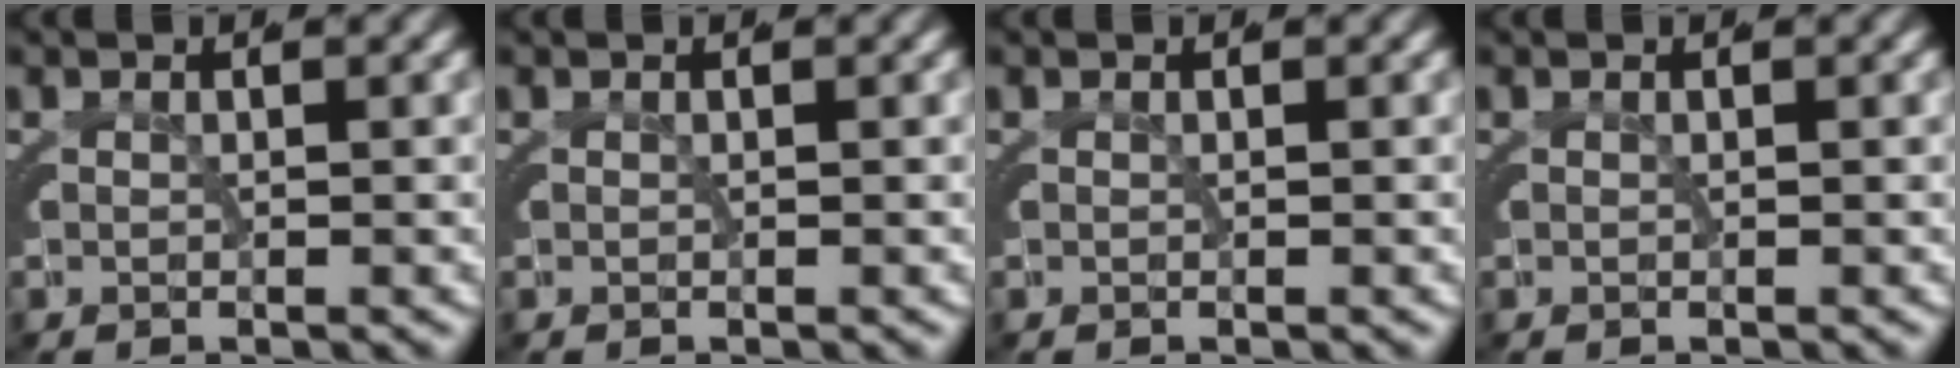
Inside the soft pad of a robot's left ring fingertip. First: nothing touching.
{"total": 0.0}
{"total": 0.0}
{"total": 0.0}